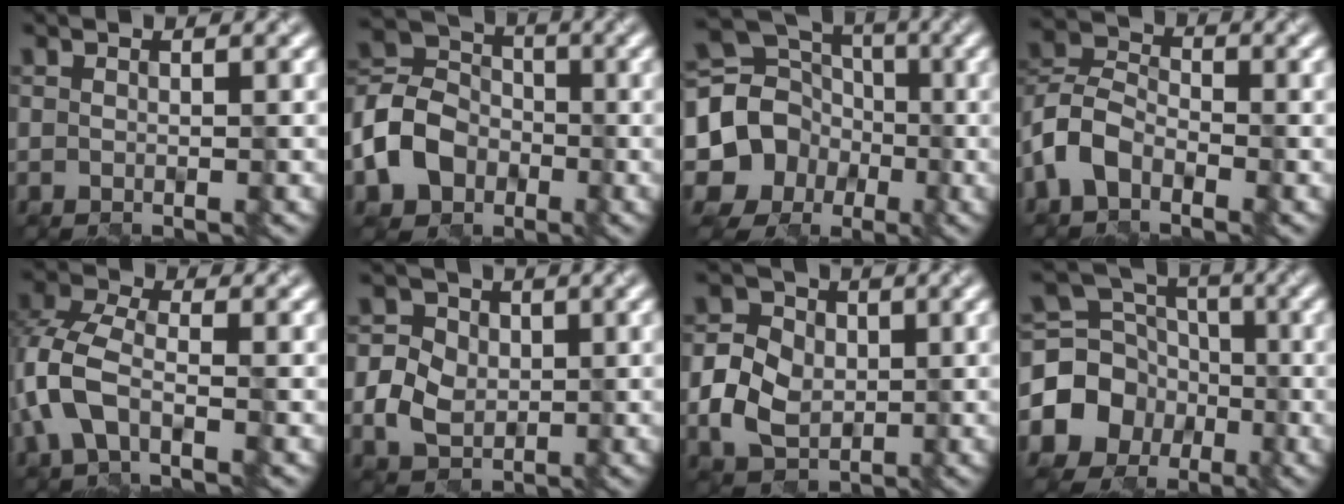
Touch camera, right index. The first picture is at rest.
{"total": 6.9, "force": [-2.7, 5.5, 3.2], "torque": [-0.067, 0.008, -0.071]}
{"total": 11.8, "force": [-1.9, 10.9, 4.1], "torque": [-0.108, 0.019, -0.061]}
{"total": 5.0, "force": [-2.8, 3.0, 2.9], "torque": [-0.060, 0.007, -0.065]}
{"total": 5.4, "force": [-1.8, 2.9, 4.1], "torque": [-0.107, 0.007, -0.044]}
{"total": 5.0, "force": [-0.3, 4.5, 2.2], "torque": [-0.040, 0.008, -0.016]}
{"total": 5.4, "force": [-0.8, 4.5, 3.0], "torque": [-0.060, -0.001, -0.014]}
{"total": 7.2, "force": [-2.2, 6.2, 2.7], "torque": [-0.047, 0.002, -0.061]}